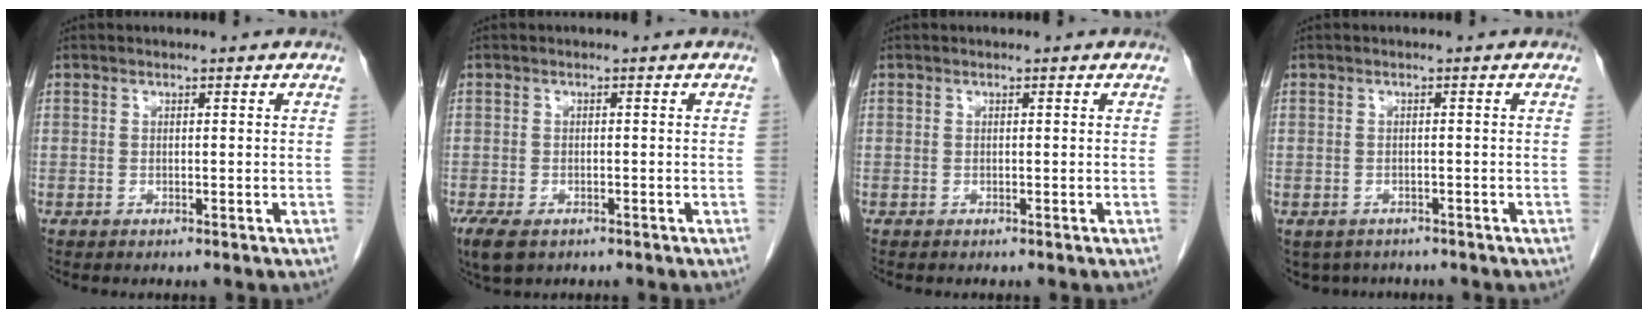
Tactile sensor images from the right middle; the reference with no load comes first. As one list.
[{"total": 5.3, "force": [-3.3, 2.7, 3.0], "torque": [-0.064, -0.013, -0.053]}, {"total": 0.0}, {"total": 4.7, "force": [-3.8, 2.7, 0.9], "torque": [-0.005, 0.002, -0.049]}]